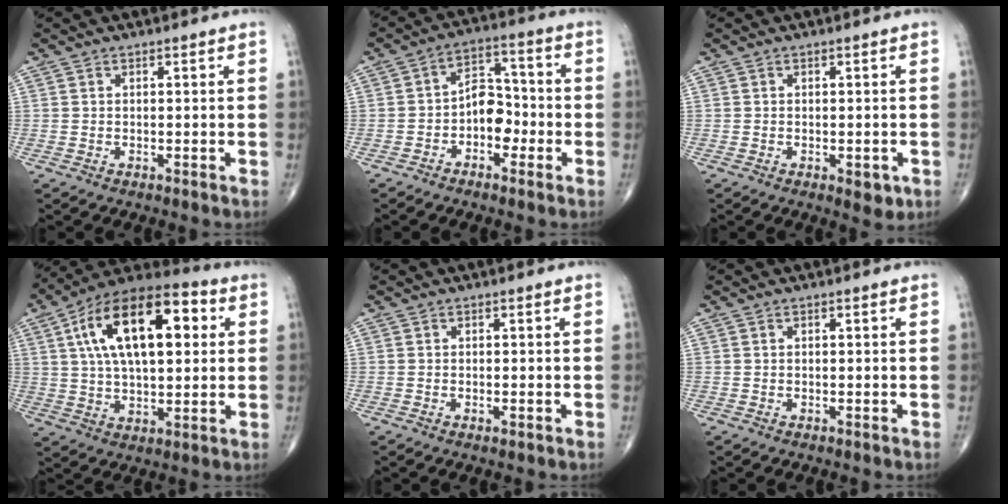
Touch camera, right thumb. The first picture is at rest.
{"total": 7.5, "force": [-2.2, 5.0, 5.2], "torque": [-0.049, 0.034, -0.050]}
{"total": 3.0, "force": [-1.0, 1.5, 2.4], "torque": [-0.019, -0.002, -0.010]}
{"total": 21.6, "force": [5.7, 10.4, 18.1], "torque": [-0.289, 0.016, 0.083]}
{"total": 0.7, "force": [-0.2, 0.3, 0.6], "torque": [-0.010, -0.002, -0.005]}
{"total": 0.0}